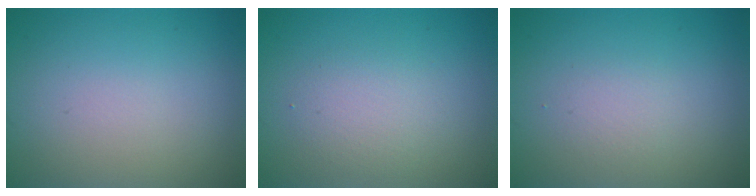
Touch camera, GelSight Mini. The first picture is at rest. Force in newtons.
{"total": 2.3, "press": 2.3, "slide": 0.1}
{"total": 1.3, "press": 1.3, "slide": 0.0}